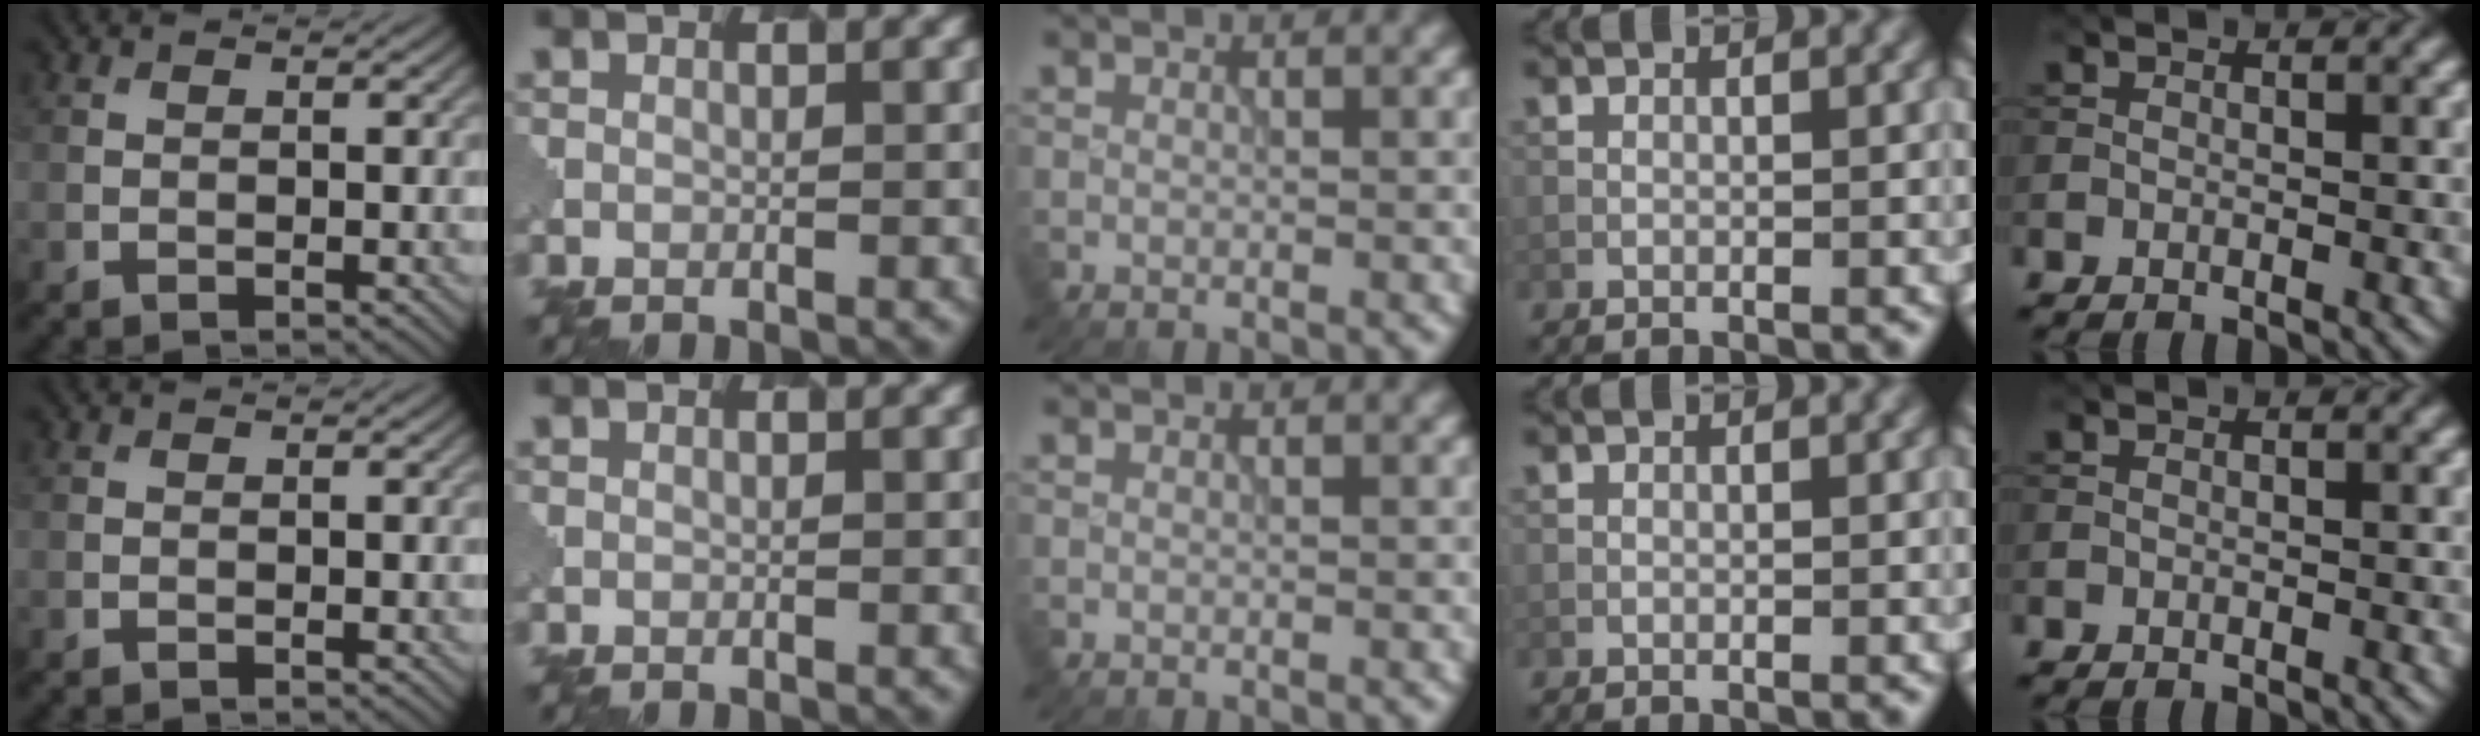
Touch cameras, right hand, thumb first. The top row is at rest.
{}